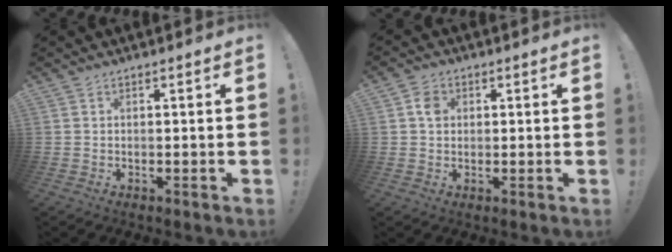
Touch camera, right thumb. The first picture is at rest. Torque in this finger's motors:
{"motor_torque": [0.00, 0.00, -0.13, -0.11, 0.00]}